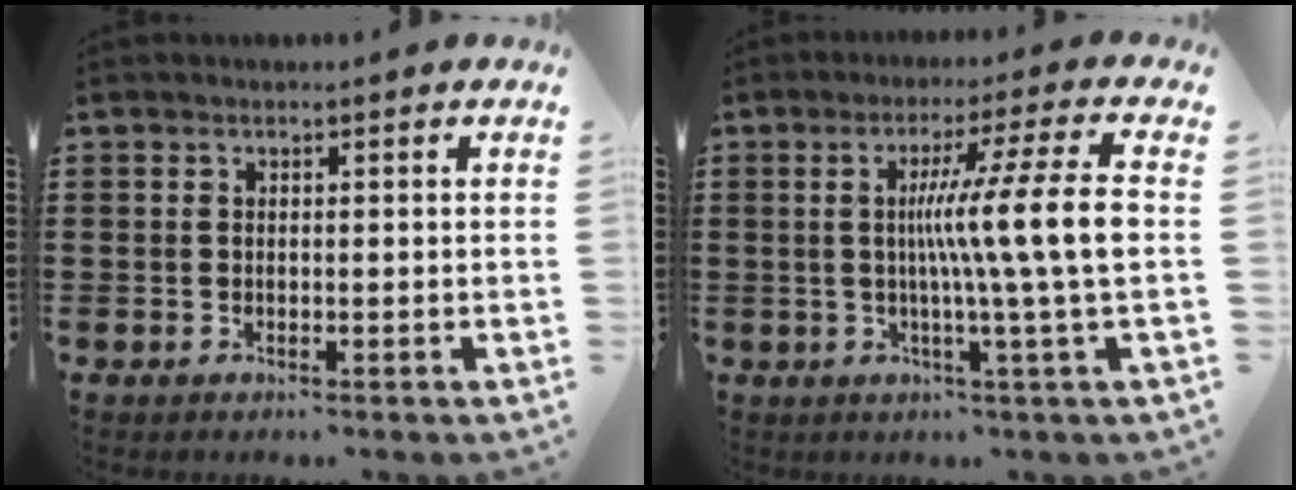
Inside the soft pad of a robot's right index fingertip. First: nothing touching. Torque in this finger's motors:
{"motor_torque": [1.84, -0.30, 0.97, 0.21]}